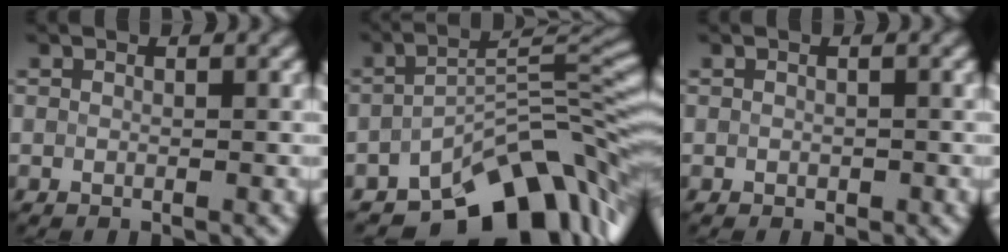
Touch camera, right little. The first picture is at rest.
{"total": 10.7, "force": [-7.7, 4.0, 6.3], "torque": [-0.069, 0.003, -0.127]}
{"total": 0.7, "force": [-0.3, -0.3, -0.5], "torque": [0.001, 0.001, 0.008]}